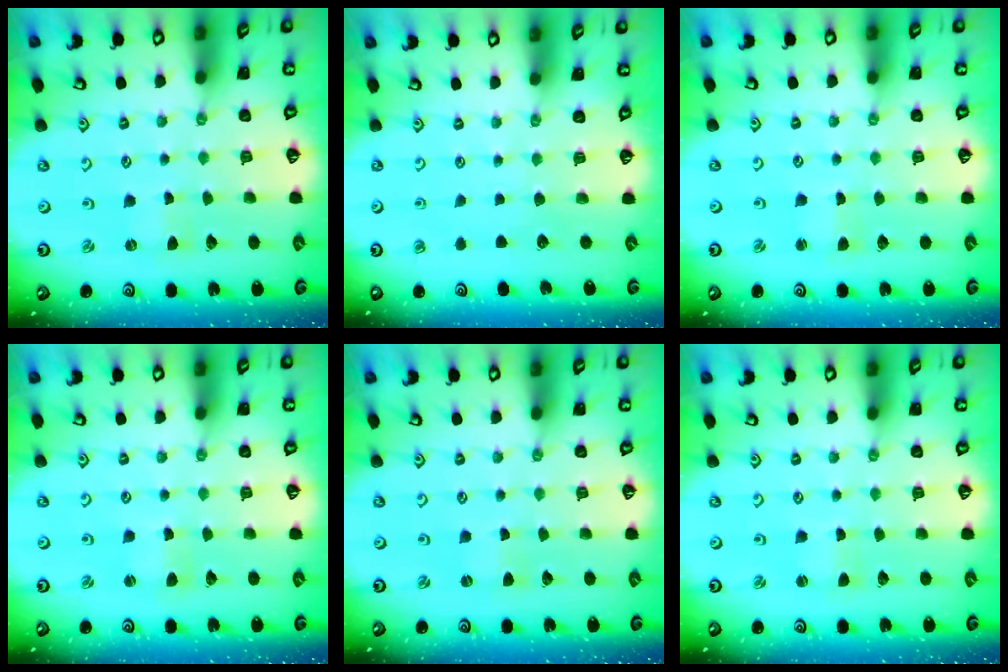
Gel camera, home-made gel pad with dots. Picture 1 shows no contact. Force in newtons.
{"total": 0.0}
{"total": 0.9, "press": 0.9, "slide": 0.1}
{"total": 1.6, "press": 1.5, "slide": 0.4}
{"total": 1.2, "press": 1.2, "slide": 0.4}
{"total": 0.8, "press": 0.8, "slide": 0.0}